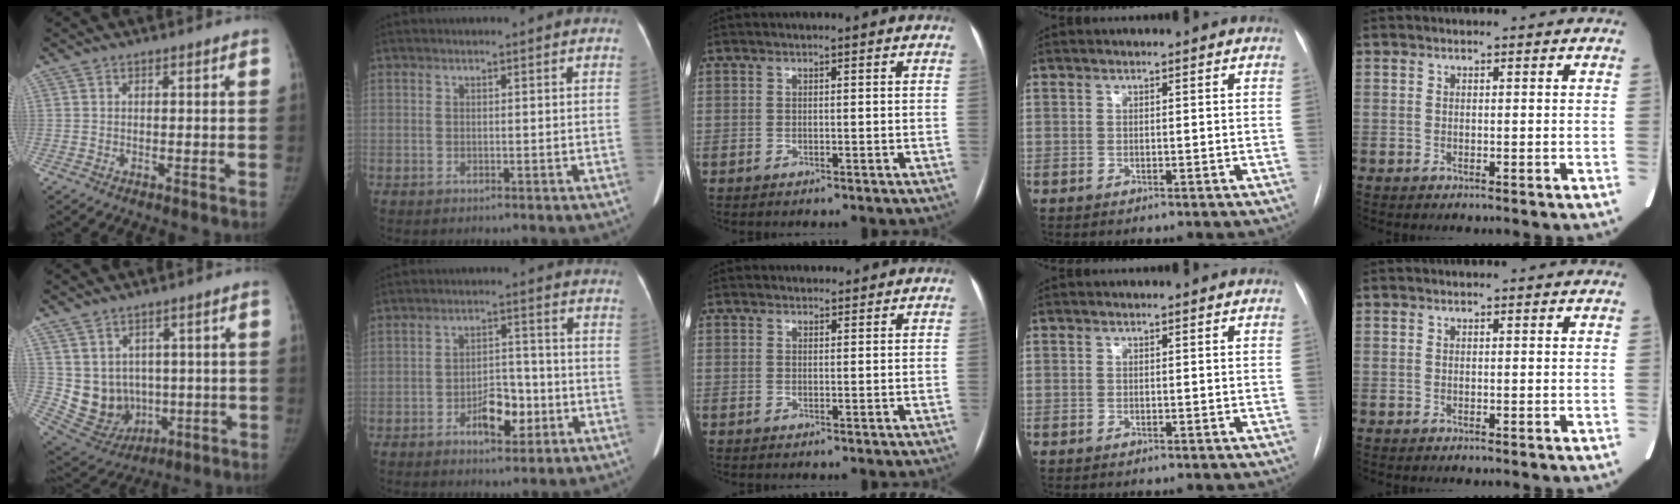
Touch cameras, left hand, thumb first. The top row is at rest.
{"thumb": {"total": 10.3, "force": [0.7, 9.0, 4.8], "torque": [-0.052, -0.006, 0.048]}, "index": {"total": 5.9, "force": [-2.7, 2.9, 4.4], "torque": [-0.074, 0.012, -0.041]}, "middle": {"total": 3.4, "force": [3.2, 1.1, 0.3], "torque": [-0.002, 0.020, 0.044]}}